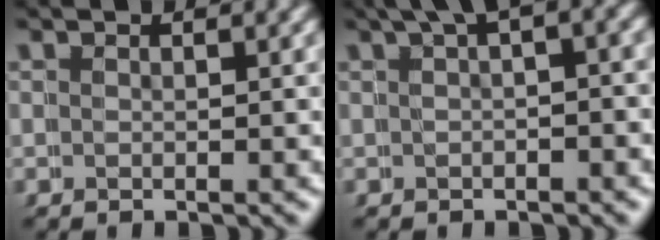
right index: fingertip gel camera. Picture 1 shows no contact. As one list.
[{"total": 3.6, "force": [1.5, 1.6, 2.9], "torque": [-0.038, 0.013, 0.016]}]